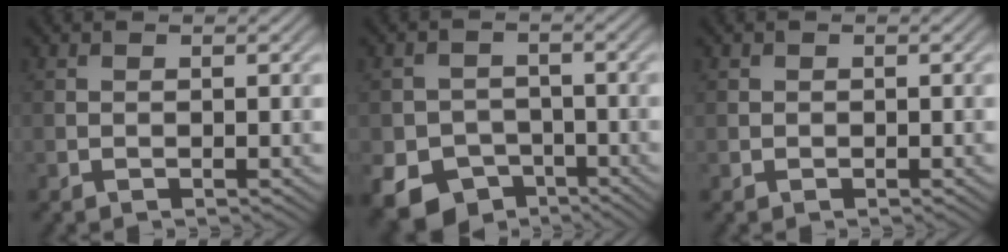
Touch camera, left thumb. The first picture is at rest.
{"total": 8.2, "force": [-4.5, 6.2, 3.0], "torque": [-0.055, -0.019, -0.086]}
{"total": 0.9, "force": [0.1, 0.9, 0.1], "torque": [0.002, -0.003, -0.001]}